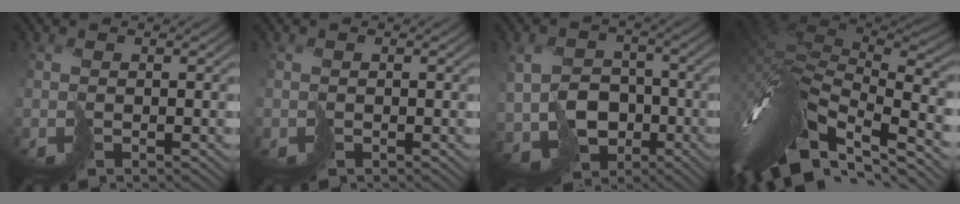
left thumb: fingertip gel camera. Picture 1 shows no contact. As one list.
[{"total": 0.8, "force": [-0.1, 0.2, -0.8], "torque": [0.015, -0.002, 0.000]}, {"total": 6.9, "force": [-1.8, 6.1, 2.6], "torque": [-0.064, -0.018, -0.028]}, {"total": 13.4, "force": [-3.4, 6.8, 11.1], "torque": [-0.259, -0.011, -0.041]}]